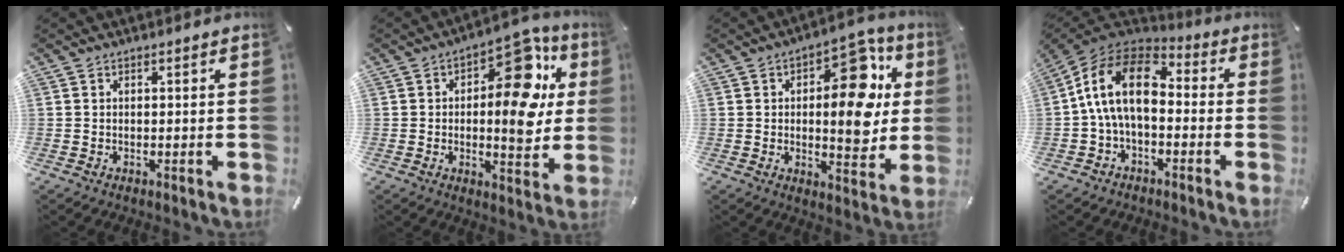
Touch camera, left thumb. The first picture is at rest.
{"total": 17.4, "force": [4.4, 8.6, 14.4], "torque": [-0.169, -0.037, 0.066]}
{"total": 17.1, "force": [3.8, 8.8, 14.2], "torque": [-0.163, -0.030, 0.058]}
{"total": 14.7, "force": [-0.3, 9.3, 11.4], "torque": [-0.238, 0.023, -0.010]}